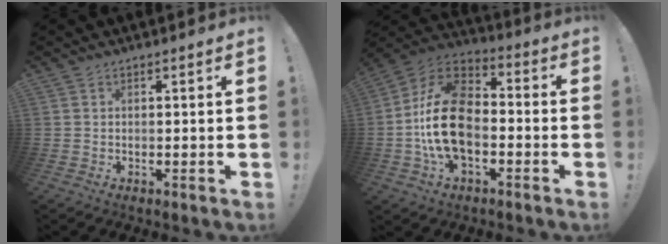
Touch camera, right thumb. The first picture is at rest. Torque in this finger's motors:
{"motor_torque": [2.73, 2.28, 1.54, -1.23, 0.64]}